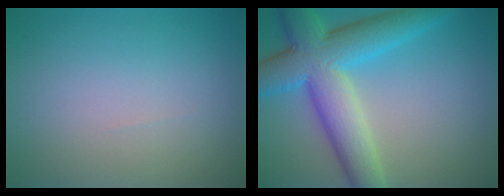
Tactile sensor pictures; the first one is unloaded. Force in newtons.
{"total": 9.2, "press": 9.2, "slide": 0.4}